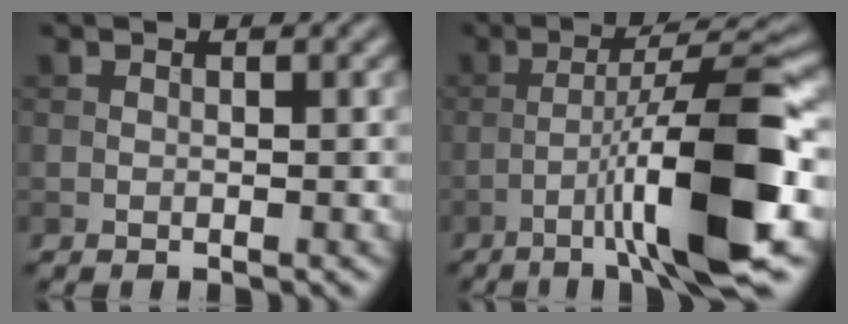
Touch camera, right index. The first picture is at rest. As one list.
[{"total": 11.1, "force": [-3.8, 1.2, 10.3], "torque": [-0.161, 0.023, -0.062]}]